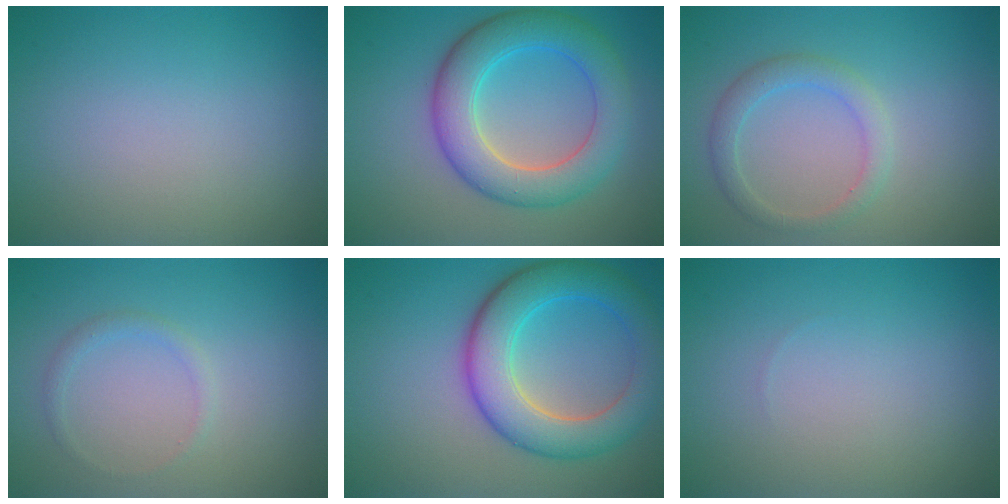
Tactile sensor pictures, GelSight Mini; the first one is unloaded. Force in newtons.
{"total": 6.9, "press": 6.9, "slide": 0.2}
{"total": 2.2, "press": 2.2, "slide": 0.1}
{"total": 1.0, "press": 1.0, "slide": 0.0}
{"total": 7.4, "press": 7.4, "slide": 0.4}
{"total": 0.0}